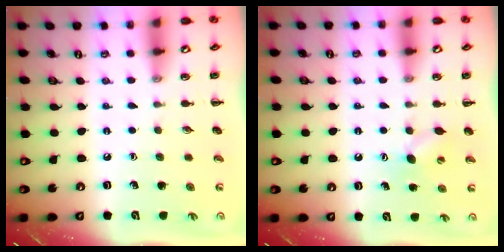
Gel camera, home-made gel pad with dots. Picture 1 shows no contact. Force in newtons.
{"total": 5.9, "press": 5.7, "slide": 1.5}